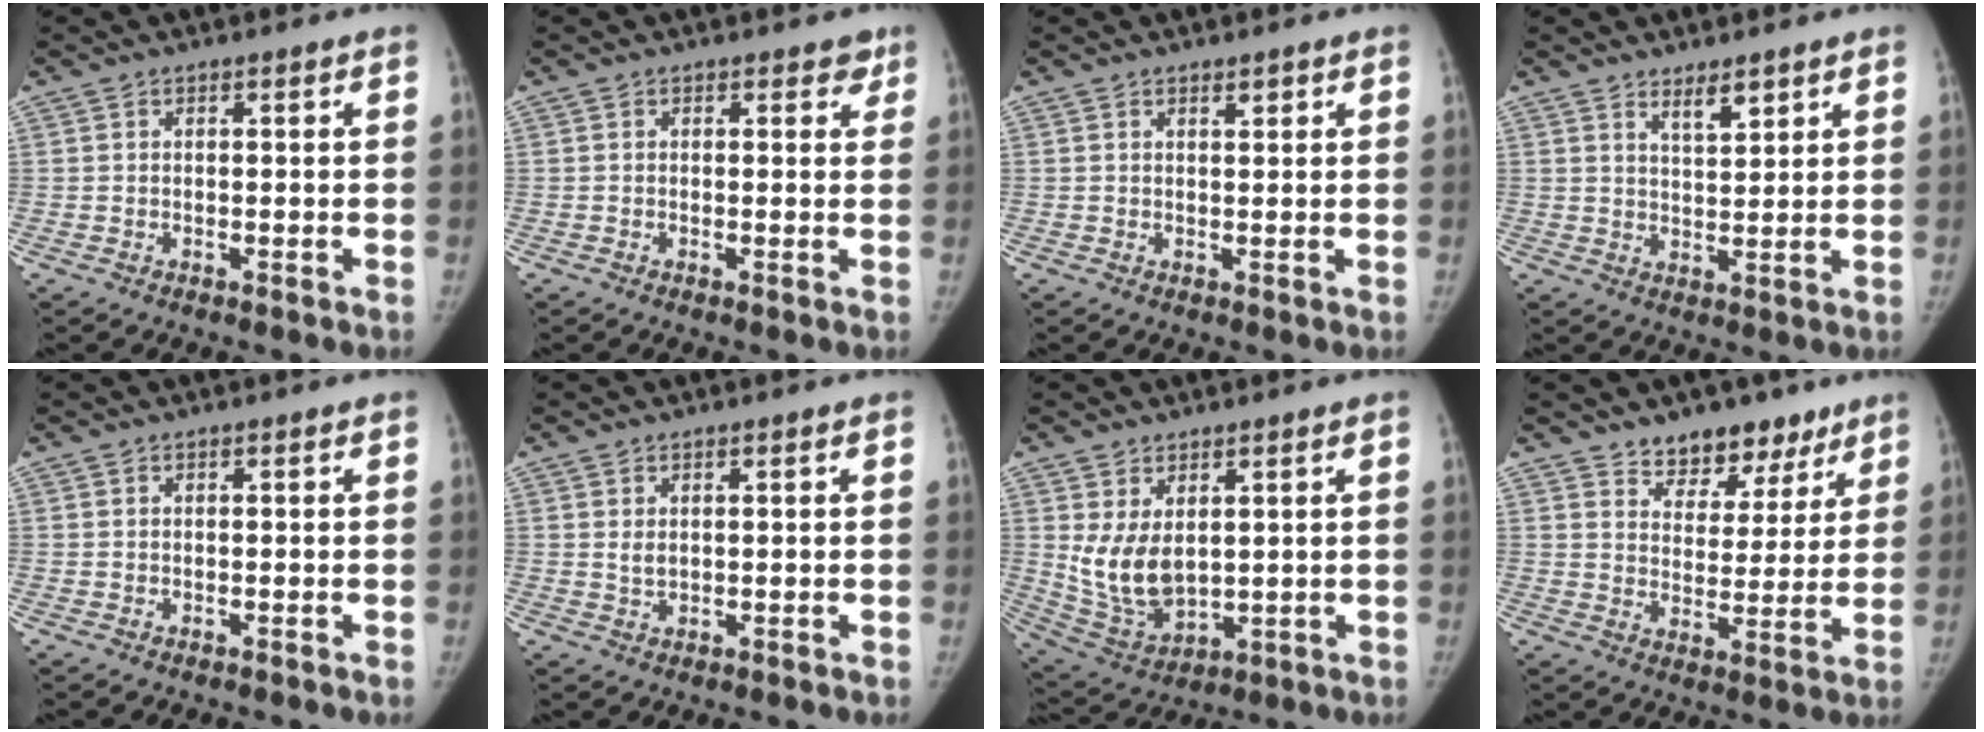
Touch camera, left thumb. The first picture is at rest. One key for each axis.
{"total": 1.8, "fx": 1.2, "fy": 1.2, "fz": 0.7, "tx": 0.016, "ty": -0.004, "tz": 0.007}
{"total": 1.3, "fx": 0.9, "fy": 0.5, "fz": 0.8, "tx": -0.006, "ty": -0.006, "tz": 0.014}
{"total": 4.1, "fx": 3.0, "fy": 1.3, "fz": 2.5, "tx": -0.031, "ty": -0.027, "tz": 0.053}
{"total": 0.0}
{"total": 1.6, "fx": 0.5, "fy": 1.0, "fz": 1.1, "tx": -0.016, "ty": -0.006, "tz": 0.014}
{"total": 9.7, "fx": 2.1, "fy": 5.9, "fz": 7.3, "tx": -0.126, "ty": -0.022, "tz": 0.063}
{"total": 10.4, "fx": 7.7, "fy": 6.1, "fz": 3.3, "tx": 0.004, "ty": -0.042, "tz": 0.121}